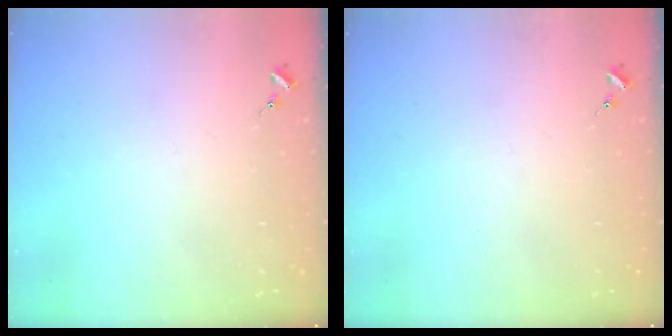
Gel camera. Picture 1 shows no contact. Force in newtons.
{"total": 0.0}